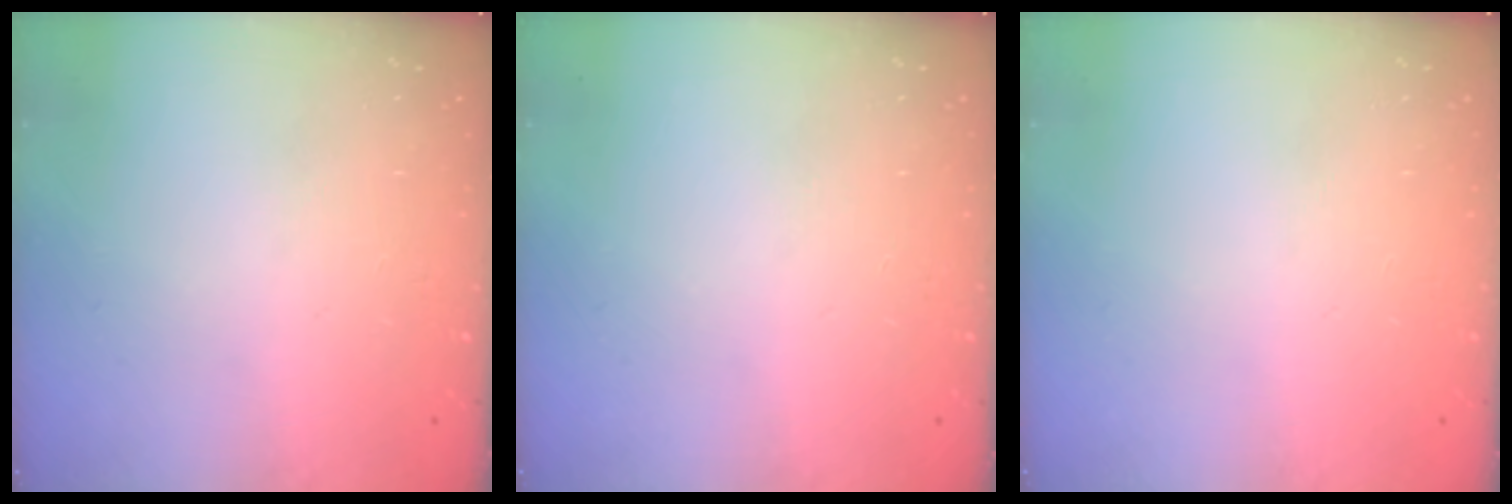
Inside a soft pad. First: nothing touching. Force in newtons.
{"total": 0.0}
{"total": 0.0}